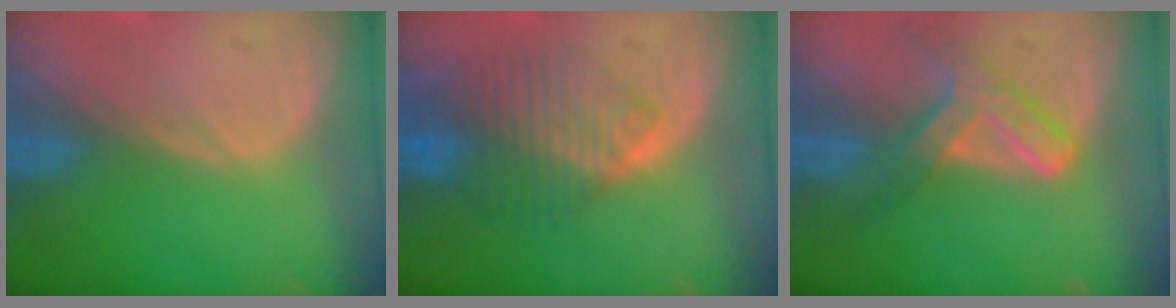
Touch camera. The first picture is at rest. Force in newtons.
{"total": 7.3, "press": 7.2, "slide": 1.4}
{"total": 7.2, "press": 6.1, "slide": 3.9}